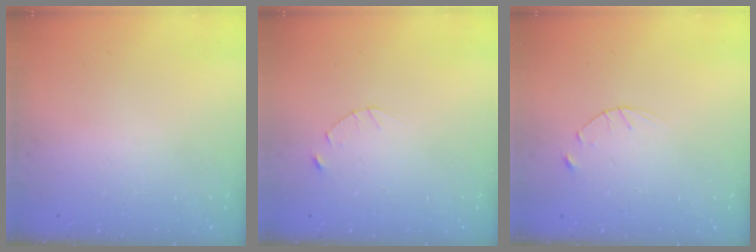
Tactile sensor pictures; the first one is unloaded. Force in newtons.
{"total": 2.5, "press": 2.4, "slide": 0.3}
{"total": 2.8, "press": 2.8, "slide": 0.4}